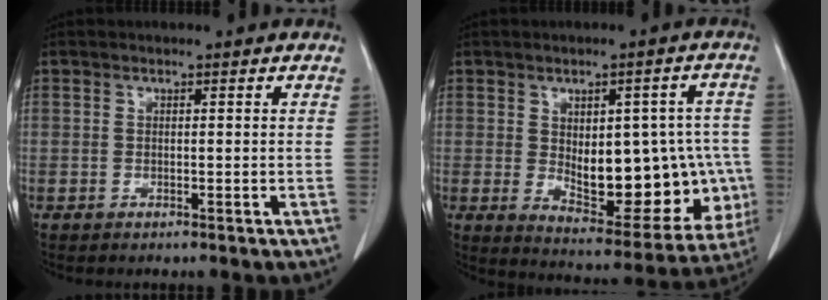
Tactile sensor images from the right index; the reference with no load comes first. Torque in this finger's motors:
{"motor_torque": [0.59, 0.07, 0.34, 0.06]}